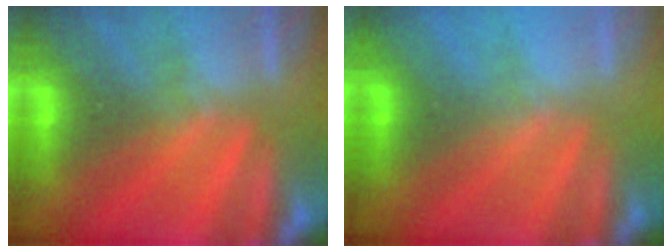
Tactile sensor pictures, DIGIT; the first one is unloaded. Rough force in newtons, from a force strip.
{"total": 3.3}